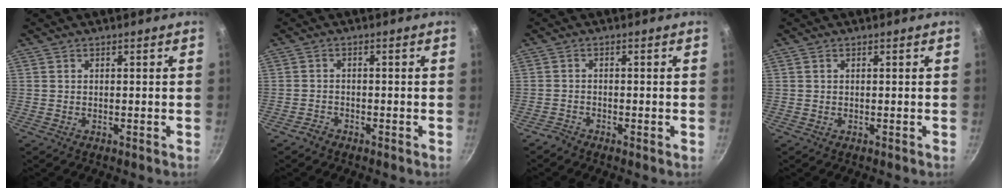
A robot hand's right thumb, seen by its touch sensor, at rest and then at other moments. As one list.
[{"total": 1.7, "force": [-1.5, 0.9, 0.3], "torque": [-0.005, 0.018, -0.027]}, {"total": 1.4, "force": [-1.4, 0.4, 0.2], "torque": [-0.011, 0.008, -0.032]}, {"total": 0.0}]